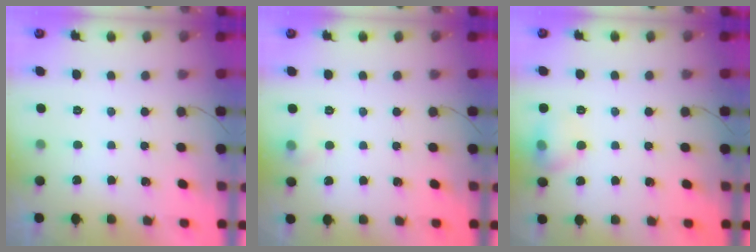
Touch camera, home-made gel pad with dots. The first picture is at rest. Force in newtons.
{"total": 5.2, "press": 5.1, "slide": 1.2}
{"total": 8.2, "press": 8.1, "slide": 1.1}